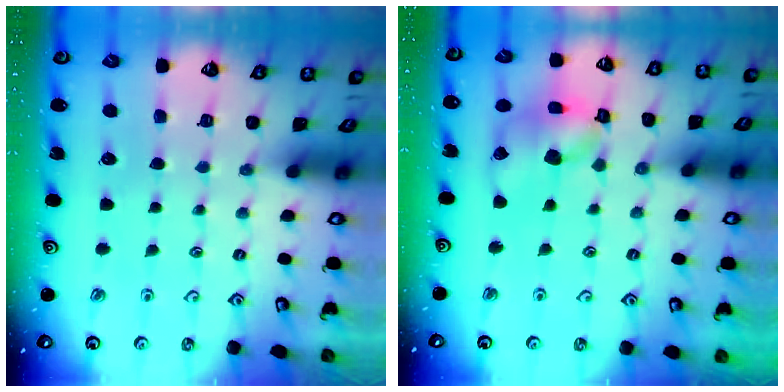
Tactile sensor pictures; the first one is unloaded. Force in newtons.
{"total": 13.3, "press": 13.2, "slide": 1.8}